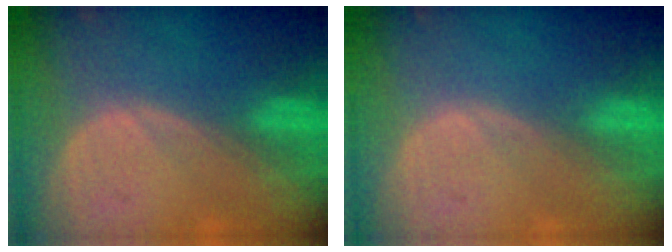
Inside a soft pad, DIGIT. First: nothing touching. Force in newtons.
{"total": 0.0}